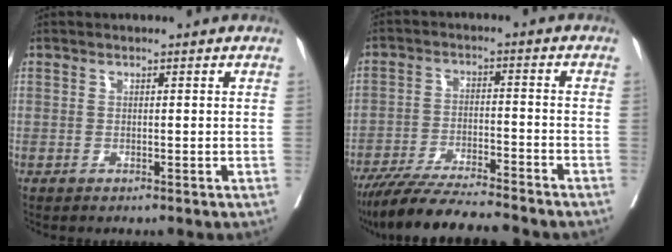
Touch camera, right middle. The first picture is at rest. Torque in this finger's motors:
{"motor_torque": [1.03, -1.11, 0.23, 0.10]}